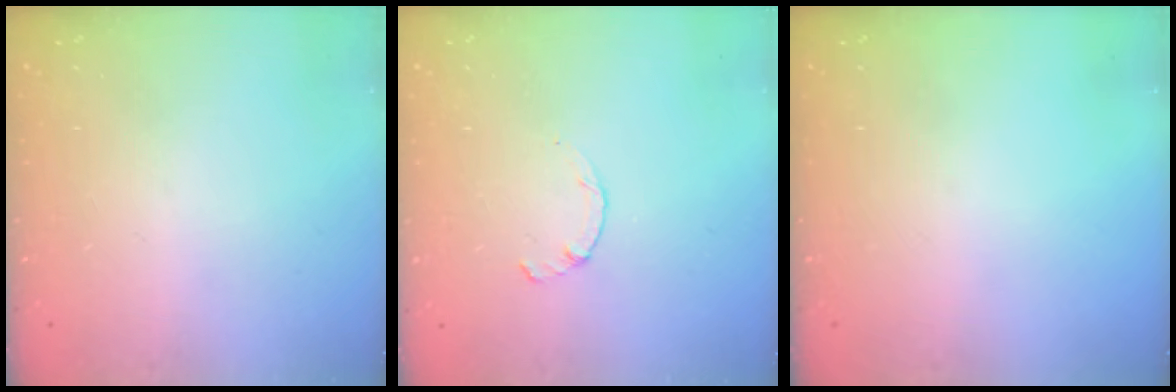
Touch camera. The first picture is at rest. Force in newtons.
{"total": 0.9, "press": 0.8, "slide": 0.3}
{"total": 0.0}